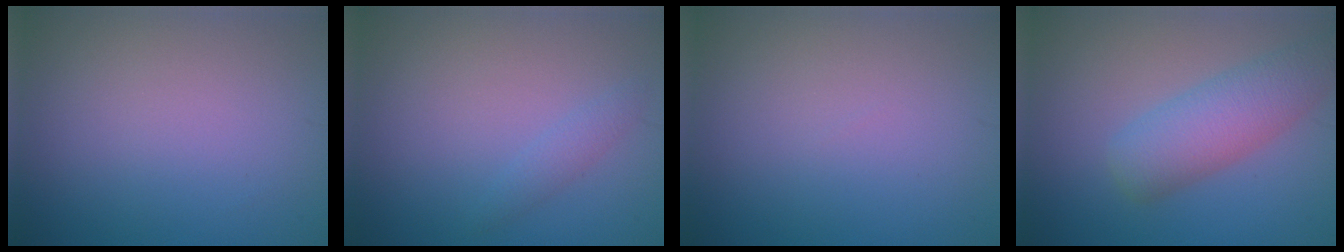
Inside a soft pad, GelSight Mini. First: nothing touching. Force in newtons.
{"total": 1.1, "press": 1.1, "slide": 0.1}
{"total": 0.0}
{"total": 4.9, "press": 4.9, "slide": 0.3}